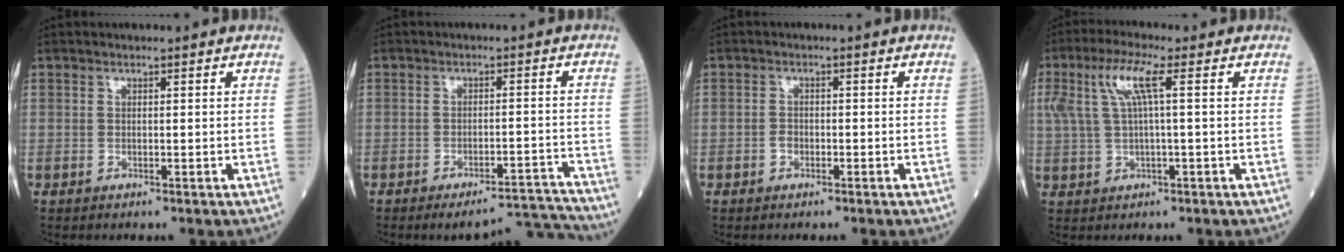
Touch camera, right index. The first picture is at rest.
{"total": 6.7, "force": [-6.7, -0.7, 0.6], "torque": [0.015, 0.014, -0.097]}
{"total": 1.2, "force": [-0.6, 0.9, 0.6], "torque": [-0.010, 0.005, -0.010]}
{"total": 6.3, "force": [1.9, 0.4, 6.0], "torque": [-0.132, 0.023, 0.043]}